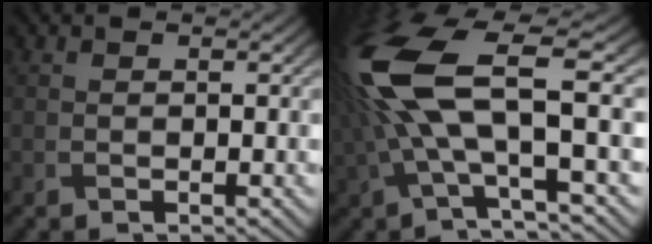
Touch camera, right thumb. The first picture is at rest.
{"total": 14.1, "force": [0.7, 4.6, 13.3], "torque": [-0.311, 0.006, 0.011]}